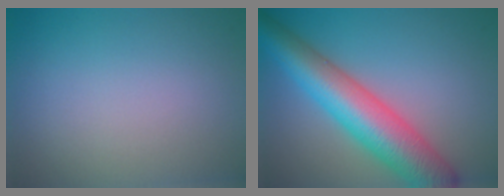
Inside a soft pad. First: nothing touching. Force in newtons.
{"total": 8.7, "press": 8.7, "slide": 0.2}